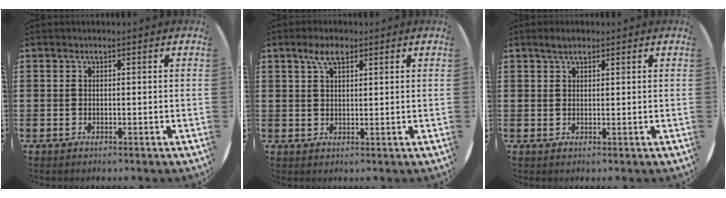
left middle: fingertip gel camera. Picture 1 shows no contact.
{"total": 3.6, "force": [2.3, 1.3, 2.3], "torque": [-0.043, 0.006, 0.039]}
{"total": 1.7, "force": [1.4, 0.6, 0.7], "torque": [-0.008, 0.002, 0.023]}